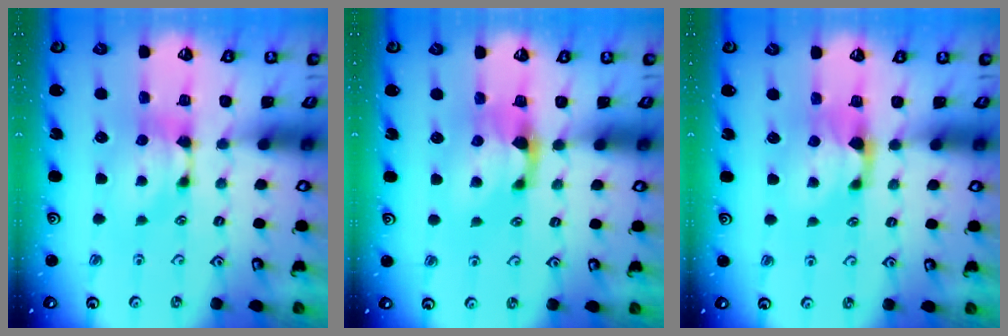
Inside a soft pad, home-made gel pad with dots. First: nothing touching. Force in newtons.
{"total": 1.4, "press": 0.9, "slide": 1.0}
{"total": 1.2, "press": 0.4, "slide": 1.2}